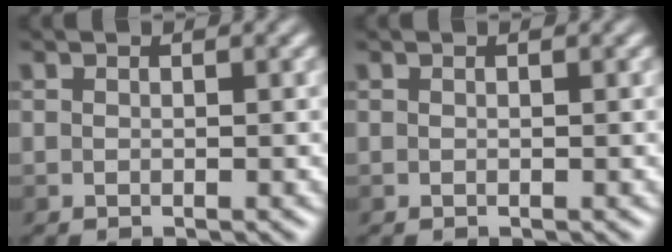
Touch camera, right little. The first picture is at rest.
{"total": 0.0}